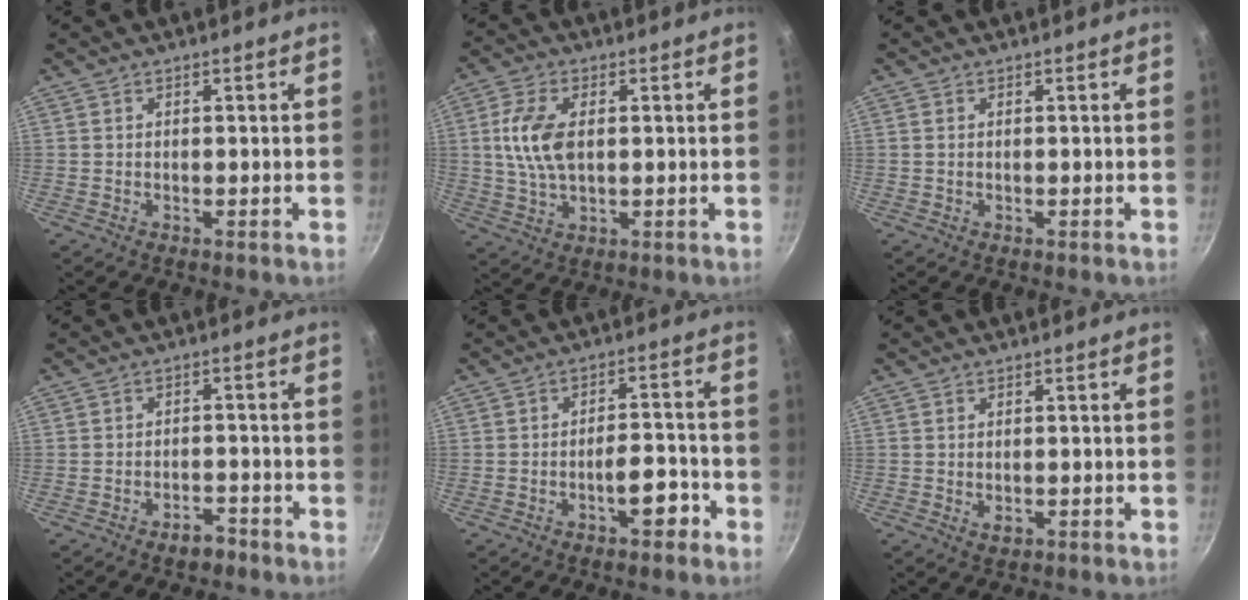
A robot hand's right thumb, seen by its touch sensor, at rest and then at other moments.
{"total": 9.5, "force": [1.3, 5.4, 7.7], "torque": [-0.150, 0.003, 0.022]}
{"total": 0.6, "force": [0.1, 0.5, 0.4], "torque": [-0.007, 0.001, 0.000]}
{"total": 3.5, "force": [-2.6, 1.9, 1.5], "torque": [-0.008, 0.028, -0.030]}
{"total": 6.7, "force": [-3.4, 2.9, 5.0], "torque": [-0.047, 0.033, -0.046]}
{"total": 1.7, "force": [-0.3, 1.2, 1.2], "torque": [-0.018, -0.003, -0.003]}